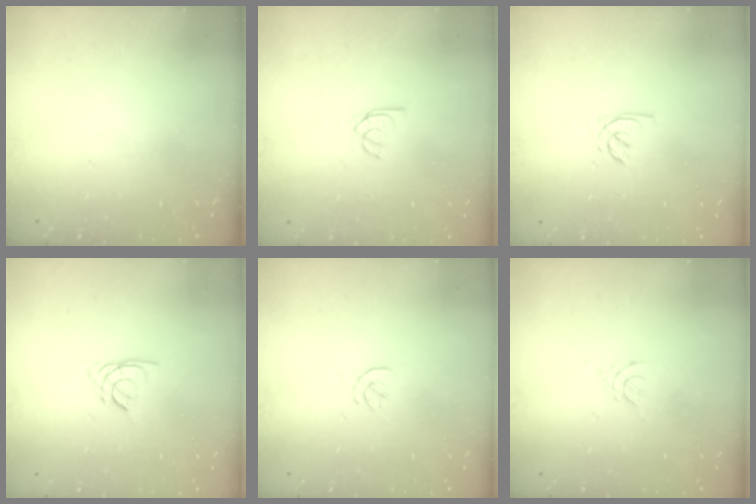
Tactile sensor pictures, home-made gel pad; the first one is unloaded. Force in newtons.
{"total": 2.6, "press": 2.6, "slide": 0.2}
{"total": 1.5, "press": 1.5, "slide": 0.2}
{"total": 2.2, "press": 2.1, "slide": 0.5}
{"total": 1.6, "press": 1.5, "slide": 0.6}
{"total": 2.7, "press": 2.6, "slide": 0.6}